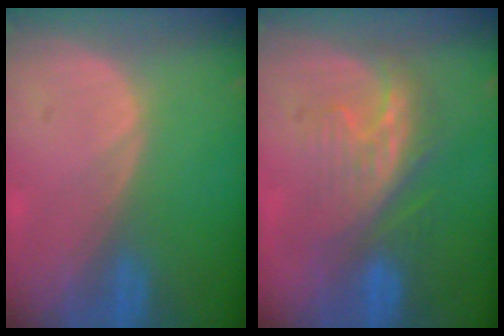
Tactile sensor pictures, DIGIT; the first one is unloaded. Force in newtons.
{"total": 7.6, "press": 7.4, "slide": 1.7}